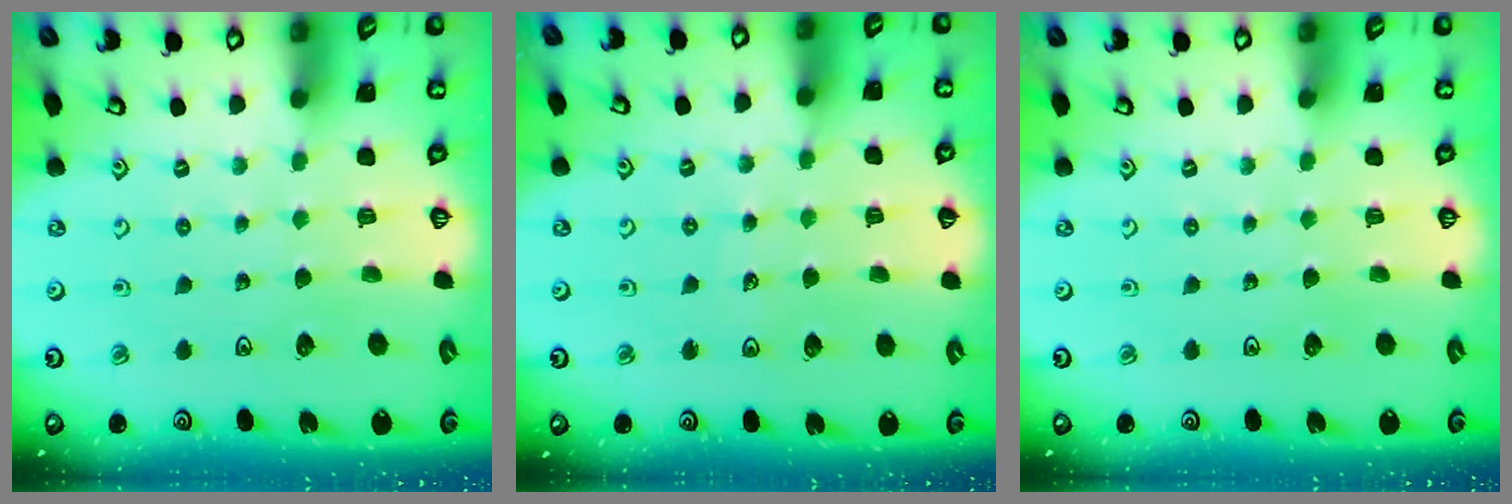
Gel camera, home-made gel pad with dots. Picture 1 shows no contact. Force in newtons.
{"total": 3.4, "press": 3.2, "slide": 1.3}
{"total": 0.0}